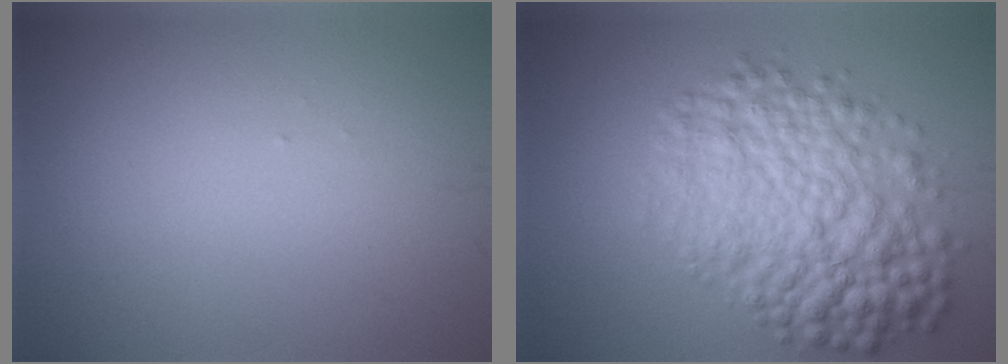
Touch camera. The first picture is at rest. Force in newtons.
{"total": 8.9, "press": 8.9, "slide": 0.1}